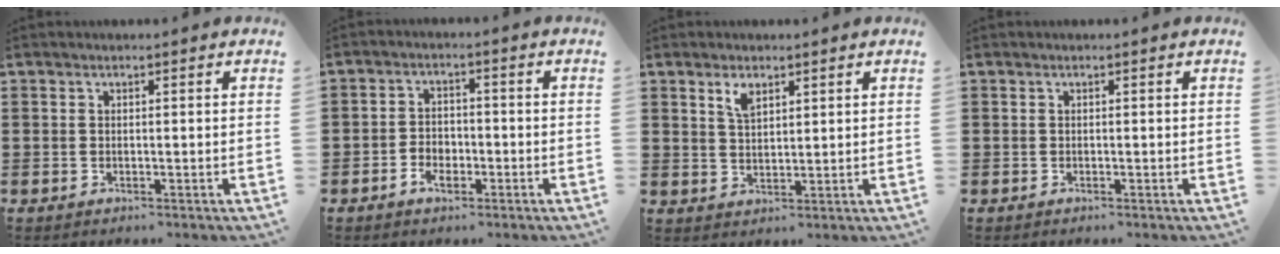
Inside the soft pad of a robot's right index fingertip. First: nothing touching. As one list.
[{"total": 3.2, "force": [-1.6, 2.0, 1.8], "torque": [-0.037, 0.000, -0.031]}, {"total": 3.0, "force": [2.0, 1.3, 1.8], "torque": [-0.042, 0.004, 0.037]}, {"total": 0.0}]